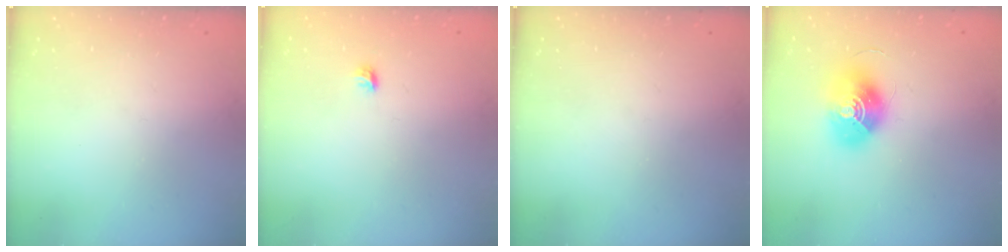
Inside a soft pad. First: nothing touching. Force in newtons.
{"total": 3.7, "press": 3.6, "slide": 0.8}
{"total": 0.0}
{"total": 13.5, "press": 13.5, "slide": 0.6}